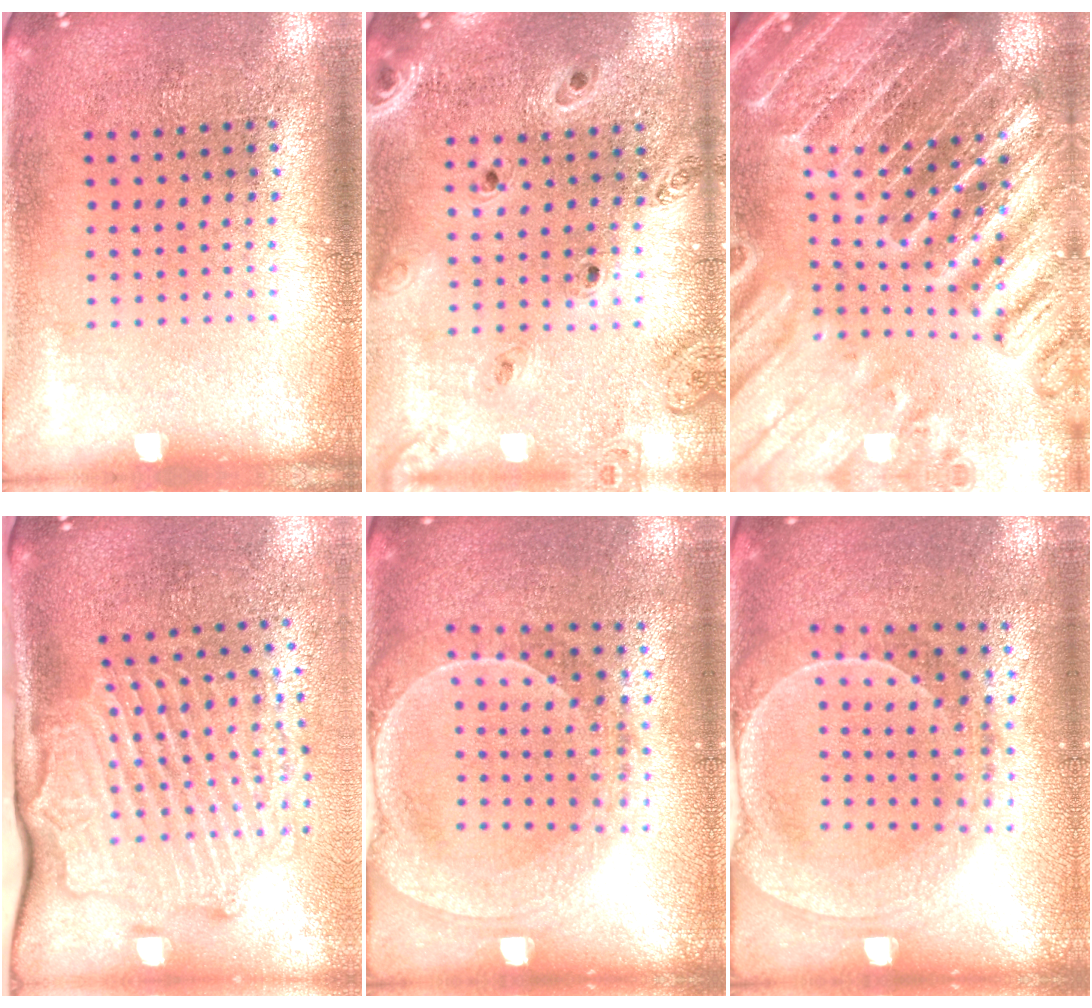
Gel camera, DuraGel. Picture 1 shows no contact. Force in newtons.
{"total": 1.3, "press": 1.3, "slide": 0.1}
{"total": 4.4, "press": 4.0, "slide": 1.7}
{"total": 3.1, "press": 2.3, "slide": 2.0}
{"total": 1.9, "press": 1.8, "slide": 0.6}
{"total": 1.9, "press": 1.8, "slide": 0.6}